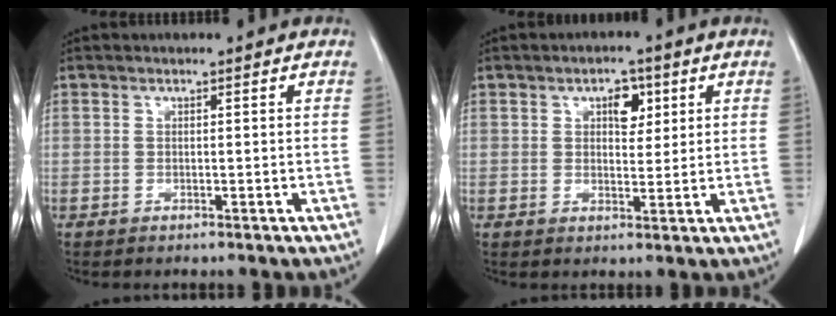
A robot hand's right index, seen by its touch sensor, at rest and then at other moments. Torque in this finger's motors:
{"motor_torque": [0.06, 0.20, 0.08, 0.02]}